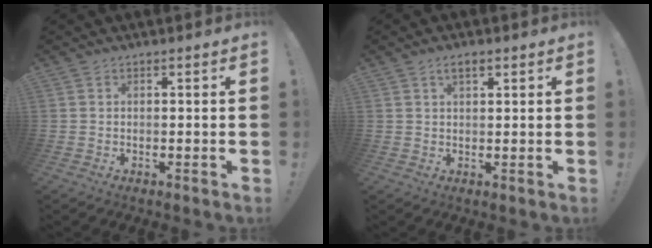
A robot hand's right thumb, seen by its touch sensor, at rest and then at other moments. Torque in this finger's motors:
{"motor_torque": [-0.16, 0.30, 0.22, 0.00, -0.02]}